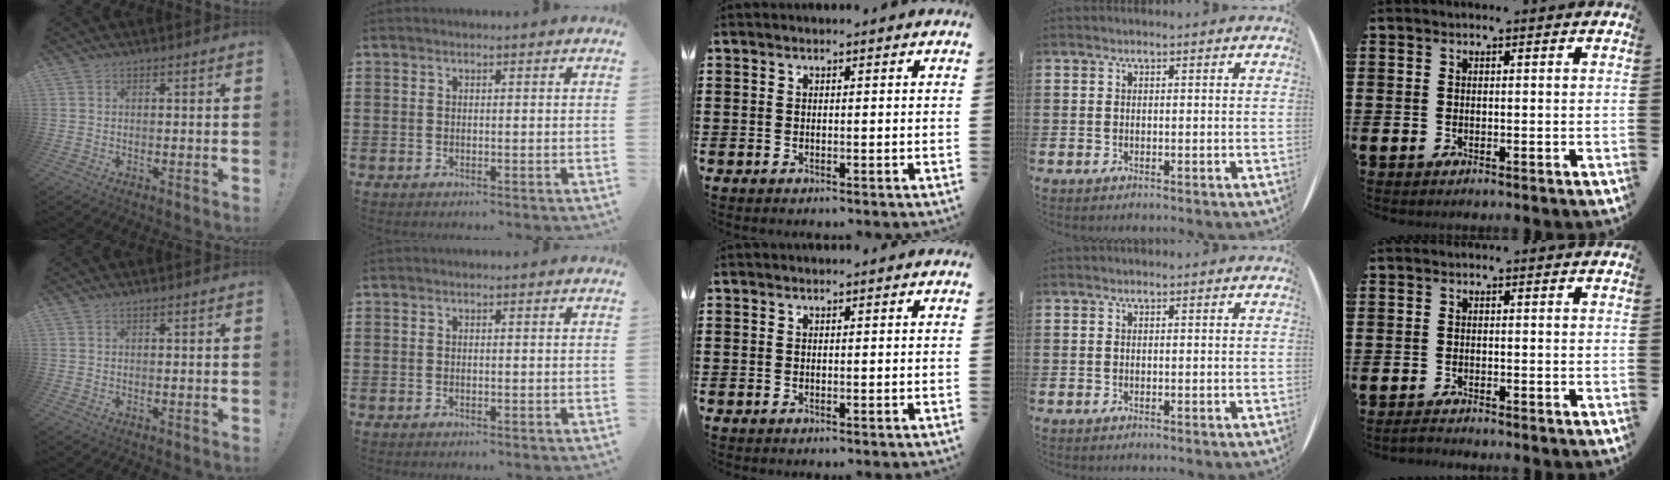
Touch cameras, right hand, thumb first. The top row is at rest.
{"little": {"total": 1.0, "force": [-0.9, 0.1, 0.4], "torque": [-0.009, 0.000, -0.018]}}